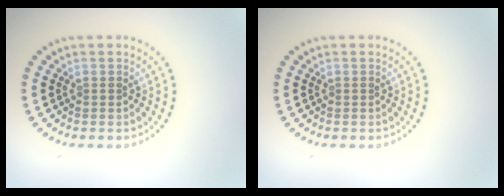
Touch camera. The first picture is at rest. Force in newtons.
{"total": 0.0}